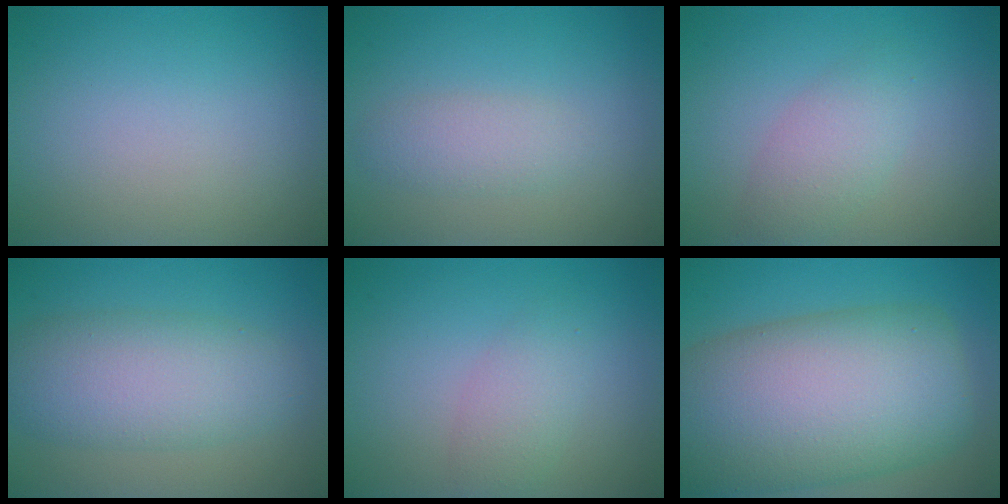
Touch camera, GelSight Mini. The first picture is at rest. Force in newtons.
{"total": 2.0, "press": 2.0, "slide": 0.0}
{"total": 2.7, "press": 2.7, "slide": 0.1}
{"total": 6.4, "press": 6.4, "slide": 0.2}
{"total": 2.3, "press": 2.3, "slide": 0.1}
{"total": 15.4, "press": 15.3, "slide": 0.5}